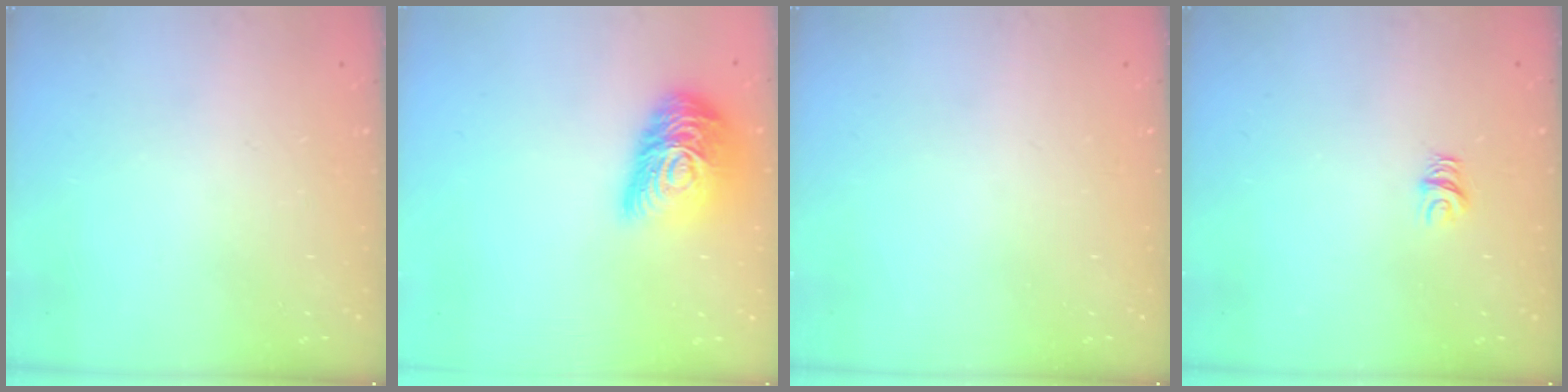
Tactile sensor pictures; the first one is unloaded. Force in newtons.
{"total": 16.3, "press": 16.3, "slide": 0.9}
{"total": 0.0}
{"total": 5.0, "press": 5.0, "slide": 0.0}